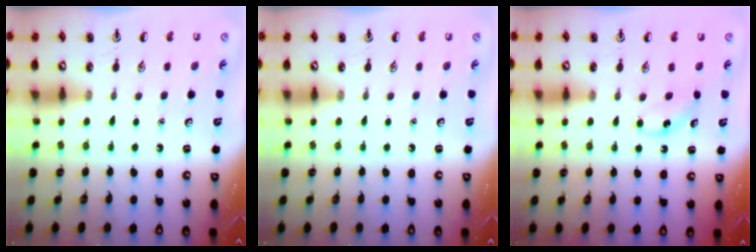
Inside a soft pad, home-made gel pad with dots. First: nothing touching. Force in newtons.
{"total": 0.0}
{"total": 3.3, "press": 3.0, "slide": 1.3}